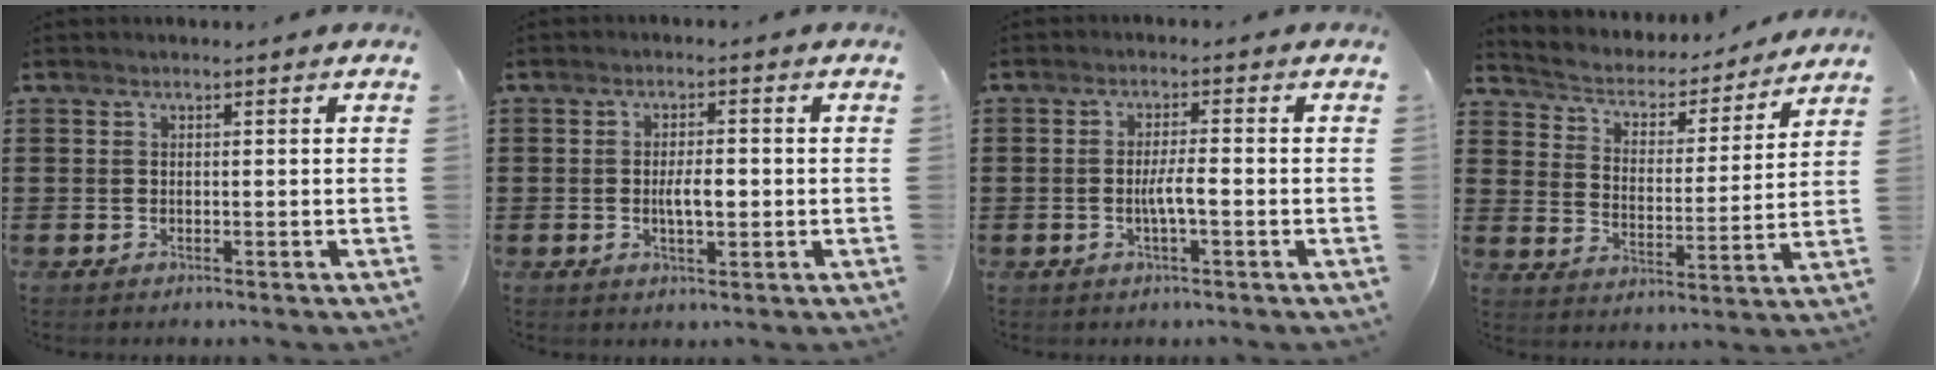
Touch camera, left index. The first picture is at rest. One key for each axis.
{"total": 3.5, "fx": -0.3, "fy": 1.3, "fz": 3.3, "tx": -0.053, "ty": 0.000, "tz": -0.008}
{"total": 3.2, "fx": -0.9, "fy": 0.5, "fz": 3.0, "tx": -0.061, "ty": 0.000, "tz": -0.019}
{"total": 3.3, "fx": 3.0, "fy": 1.3, "fz": 0.4, "tx": -0.033, "ty": -0.025, "tz": 0.041}